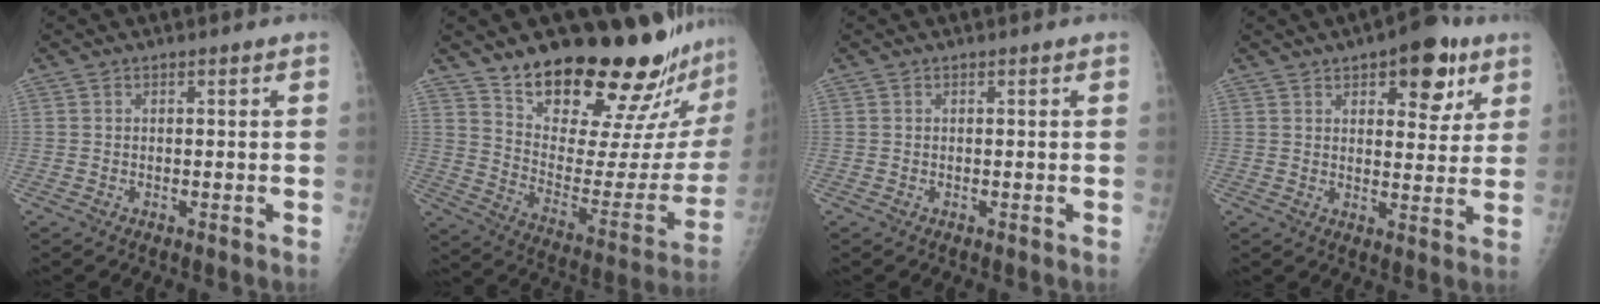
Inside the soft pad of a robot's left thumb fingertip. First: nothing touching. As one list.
[{"total": 27.8, "force": [23.1, 6.9, 14.0], "torque": [-0.174, -0.159, 0.327]}, {"total": 0.0}, {"total": 11.3, "force": [6.0, 5.4, 8.0], "torque": [-0.066, -0.021, 0.077]}]